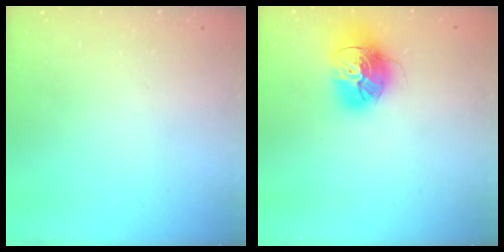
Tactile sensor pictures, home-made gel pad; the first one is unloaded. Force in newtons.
{"total": 16.8, "press": 16.7, "slide": 1.5}